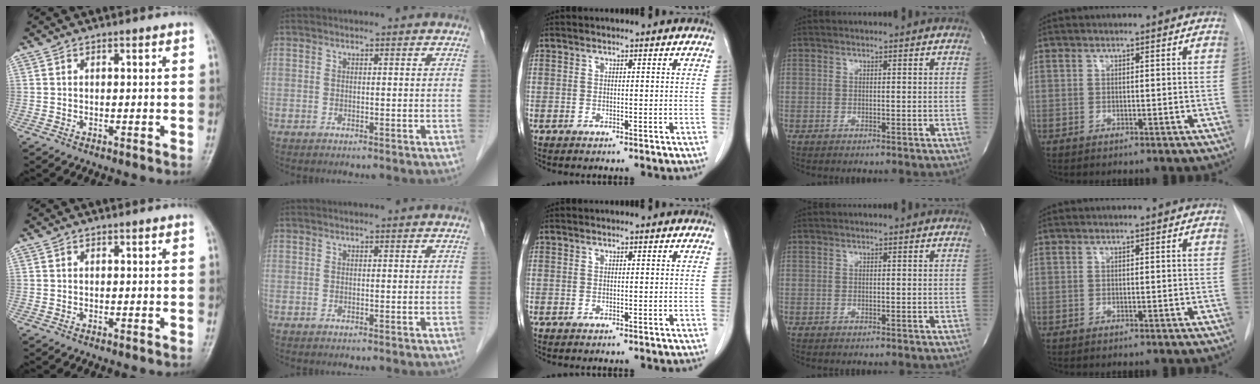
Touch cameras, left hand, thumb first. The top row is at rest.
{}